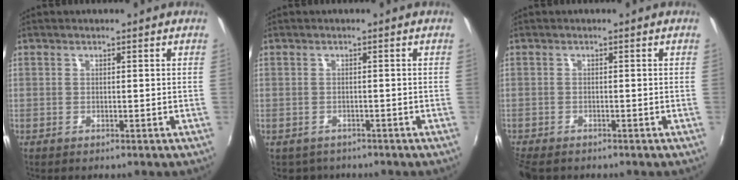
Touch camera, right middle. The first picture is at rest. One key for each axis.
{"total": 2.0, "fx": -1.5, "fy": 1.3, "fz": 0.1, "tx": -0.008, "ty": -0.004, "tz": -0.020}
{"total": 4.2, "fx": -3.5, "fy": 1.5, "fz": 1.9, "tx": -0.051, "ty": -0.023, "tz": -0.064}